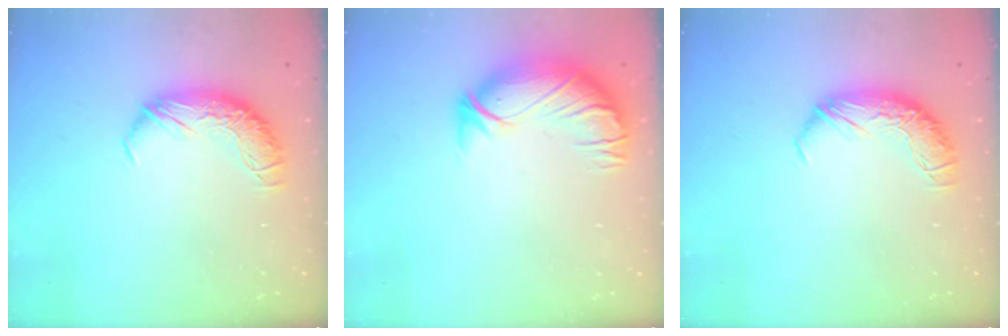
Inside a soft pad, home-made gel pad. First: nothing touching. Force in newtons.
{"total": 3.0, "press": 0.5, "slide": 2.9}
{"total": 0.0}